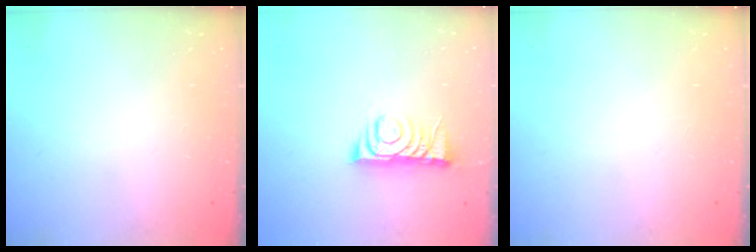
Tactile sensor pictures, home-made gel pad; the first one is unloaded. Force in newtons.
{"total": 7.4, "press": 7.4, "slide": 0.1}
{"total": 0.0}